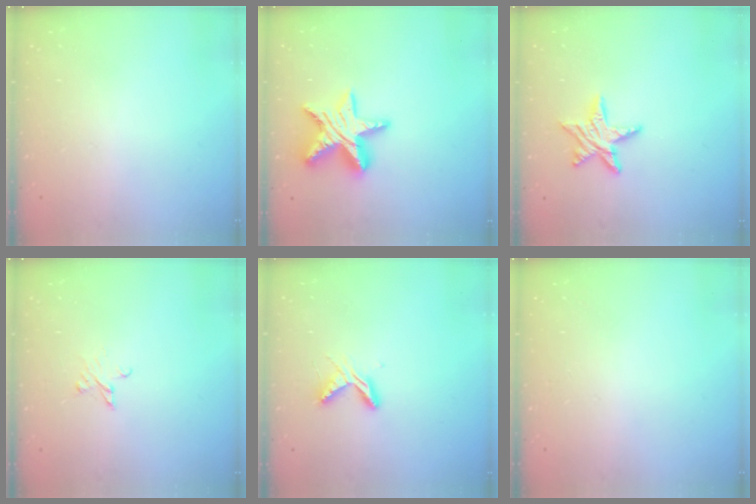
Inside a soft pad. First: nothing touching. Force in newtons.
{"total": 15.0, "press": 14.9, "slide": 1.2}
{"total": 10.1, "press": 10.1, "slide": 0.5}
{"total": 3.3, "press": 3.3, "slide": 0.3}
{"total": 5.4, "press": 5.4, "slide": 0.5}
{"total": 0.0}